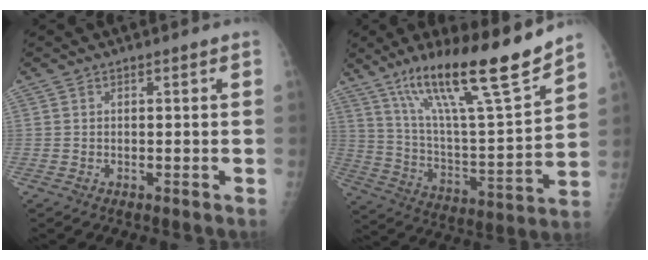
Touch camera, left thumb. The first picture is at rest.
{"total": 22.3, "force": [15.8, 2.7, 15.6], "torque": [-0.240, -0.070, 0.276]}